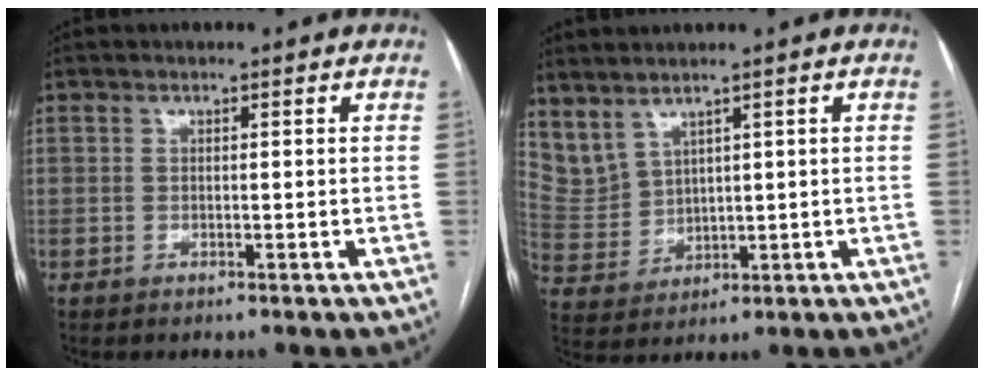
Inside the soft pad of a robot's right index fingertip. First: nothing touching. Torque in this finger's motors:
{"motor_torque": [-0.32, 0.32, -0.01, 0.00]}